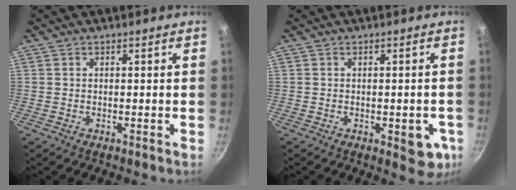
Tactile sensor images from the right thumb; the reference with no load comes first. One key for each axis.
{"total": 6.5, "fx": -1.9, "fy": 3.0, "fz": 5.5, "tx": -0.044, "ty": 0.001, "tz": -0.021}